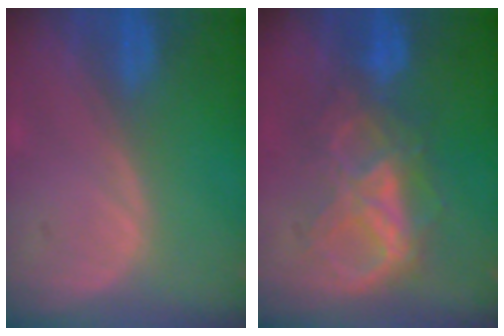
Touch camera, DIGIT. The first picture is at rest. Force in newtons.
{"total": 7.2, "press": 7.2, "slide": 0.3}